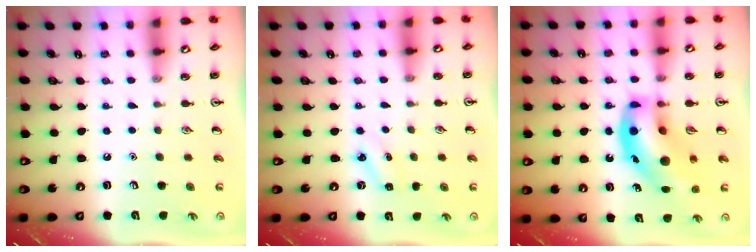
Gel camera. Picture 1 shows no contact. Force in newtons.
{"total": 2.8, "press": 2.6, "slide": 1.0}
{"total": 17.6, "press": 17.2, "slide": 3.8}